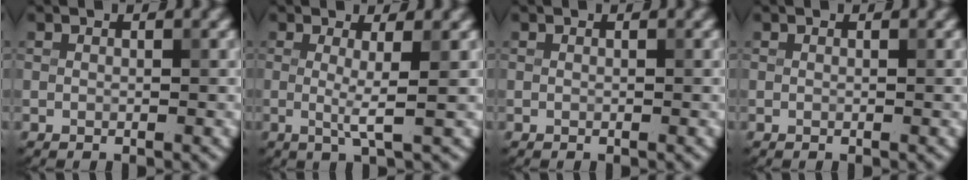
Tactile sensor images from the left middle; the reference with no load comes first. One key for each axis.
{"total": 2.7, "fx": 0.1, "fy": 0.4, "fz": 2.6, "tx": -0.047, "ty": -0.011, "tz": -0.003}
{"total": 0.0}
{"total": 0.0}